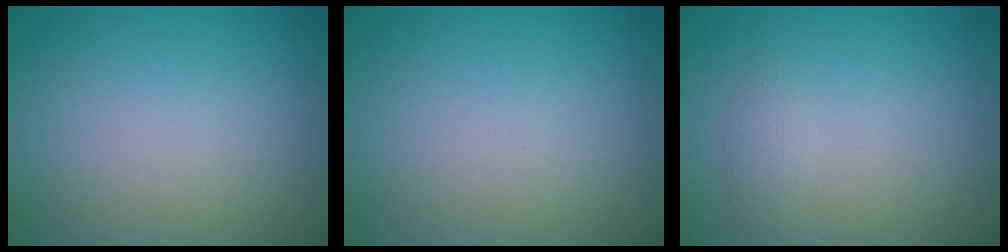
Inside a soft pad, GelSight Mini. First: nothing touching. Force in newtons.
{"total": 0.0}
{"total": 0.9, "press": 0.9, "slide": 0.0}